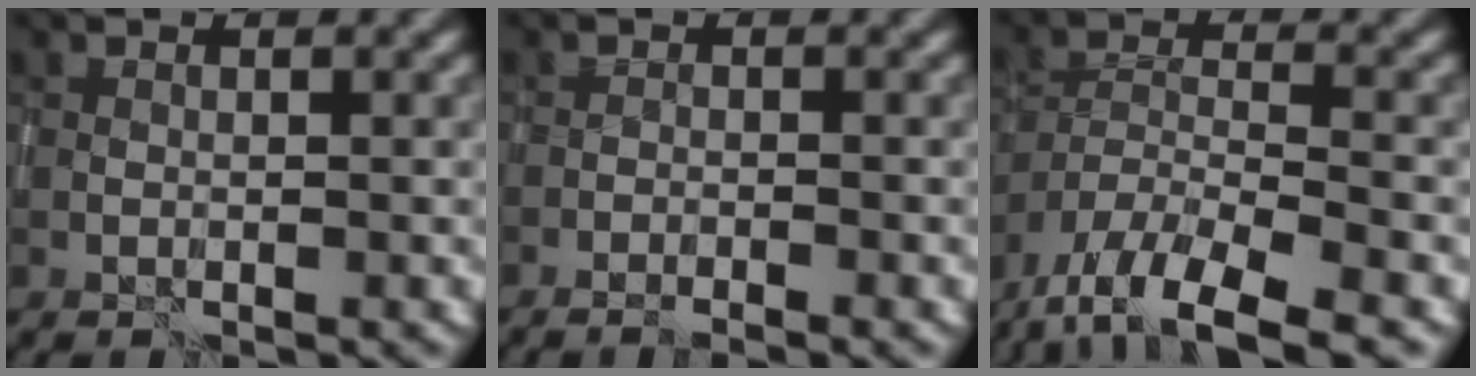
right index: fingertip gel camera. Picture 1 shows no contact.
{"total": 2.0, "force": [-1.7, 0.3, 1.1], "torque": [-0.022, 0.005, -0.028]}
{"total": 10.7, "force": [-8.3, 3.4, 5.8], "torque": [-0.097, -0.020, -0.137]}